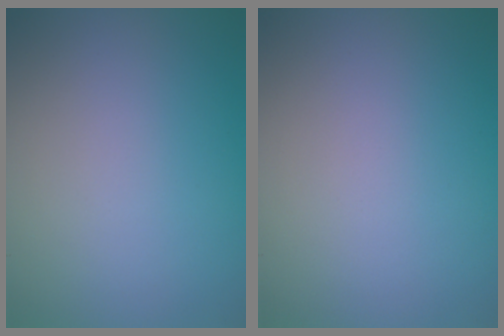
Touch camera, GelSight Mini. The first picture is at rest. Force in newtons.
{"total": 0.0}